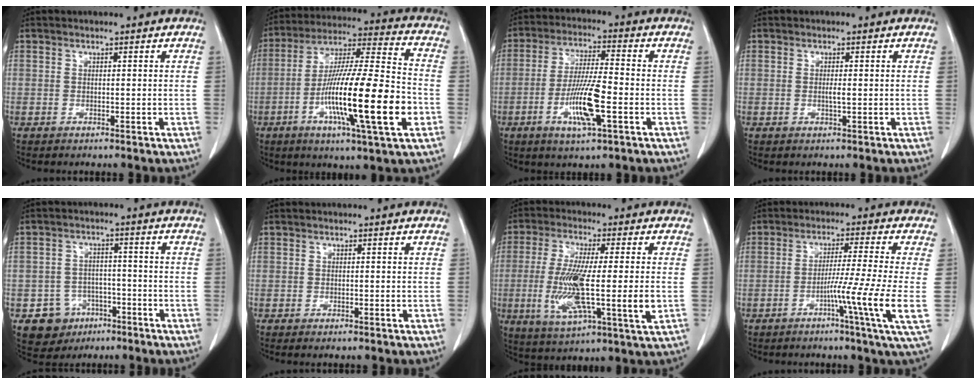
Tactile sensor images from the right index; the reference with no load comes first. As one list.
[{"total": 20.9, "force": [-6.1, 1.1, 20.0], "torque": [-0.348, -0.017, -0.105]}, {"total": 10.1, "force": [-3.4, 1.1, 9.4], "torque": [-0.183, -0.009, -0.063]}, {"total": 1.0, "force": [-0.1, 0.0, 1.0], "torque": [-0.022, -0.003, -0.001]}, {"total": 6.6, "force": [-3.3, 5.6, 1.1], "torque": [-0.017, 0.011, -0.042]}, {"total": 0.5, "force": [-0.4, 0.0, 0.3], "torque": [-0.010, -0.002, -0.007]}, {"total": 14.3, "force": [-2.0, 1.7, 14.1], "torque": [-0.273, -0.019, -0.036]}, {"total": 9.6, "force": [-2.4, -2.6, 8.9], "torque": [-0.147, -0.024, -0.045]}]